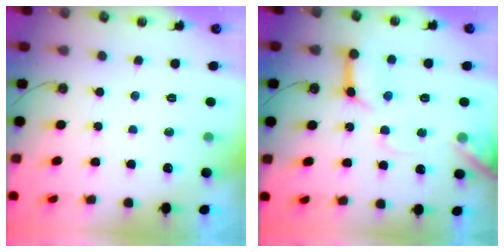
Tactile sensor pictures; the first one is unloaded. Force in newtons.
{"total": 14.6, "press": 14.5, "slide": 1.6}